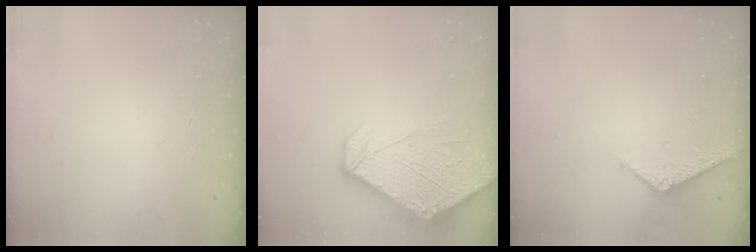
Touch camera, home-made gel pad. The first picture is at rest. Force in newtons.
{"total": 11.1, "press": 11.0, "slide": 1.2}
{"total": 4.5, "press": 4.5, "slide": 0.5}